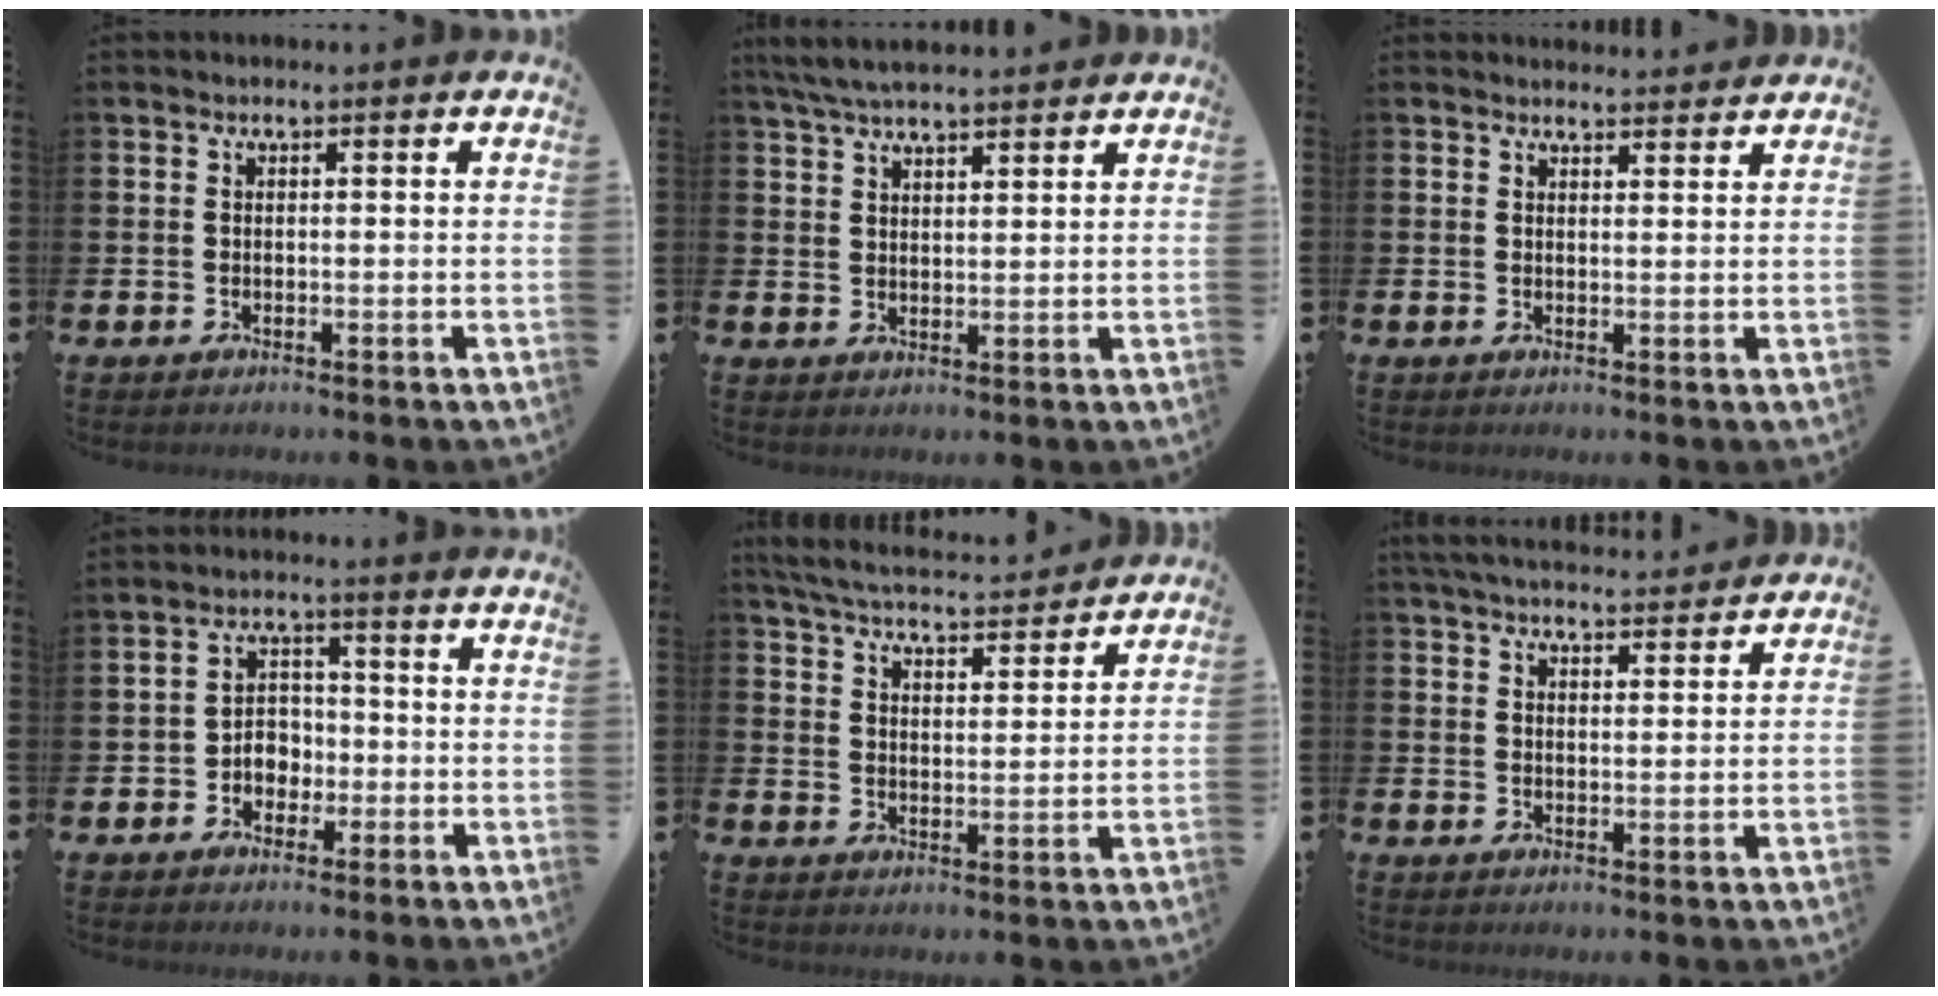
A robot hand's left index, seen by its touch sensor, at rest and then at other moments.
{"total": 5.1, "force": [4.7, 0.8, 1.6], "torque": [-0.049, -0.011, 0.089]}
{"total": 2.3, "force": [2.3, 0.4, -0.1], "torque": [0.010, -0.016, 0.040]}
{"total": 3.5, "force": [-1.4, 2.9, 1.4], "torque": [-0.030, 0.008, -0.033]}
{"total": 5.5, "force": [5.3, 0.7, 1.1], "torque": [-0.048, -0.039, 0.091]}
{"total": 5.0, "force": [4.9, 0.6, 0.7], "torque": [-0.025, -0.028, 0.088]}